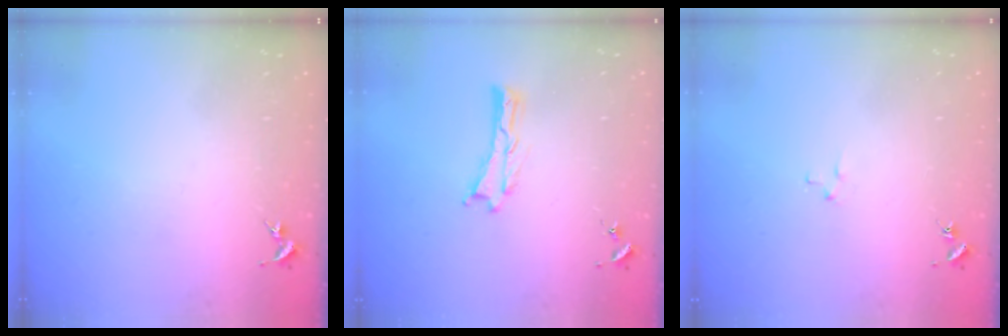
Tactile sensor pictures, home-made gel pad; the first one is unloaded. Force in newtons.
{"total": 0.0}
{"total": 1.8, "press": 1.8, "slide": 0.1}